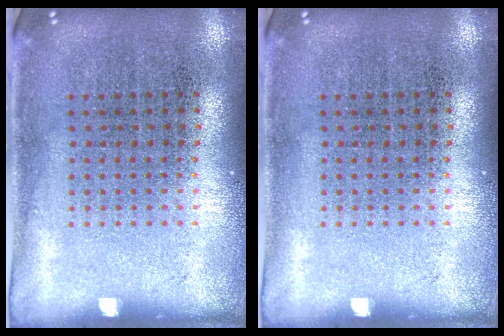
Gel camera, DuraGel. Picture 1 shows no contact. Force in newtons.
{"total": 0.0}